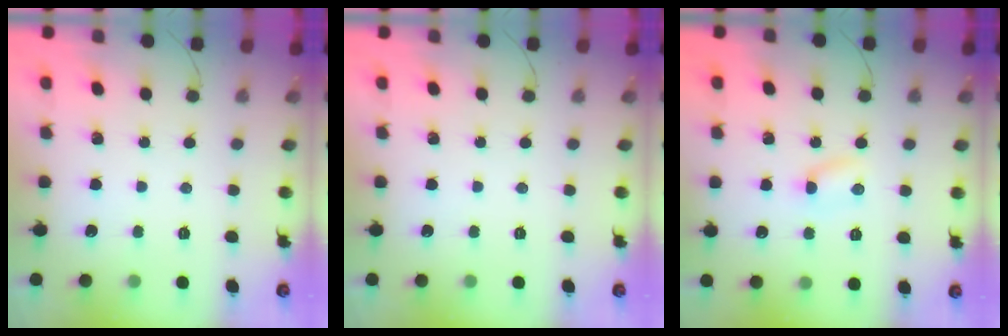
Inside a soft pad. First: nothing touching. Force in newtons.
{"total": 0.0}
{"total": 3.5, "press": 3.4, "slide": 1.0}